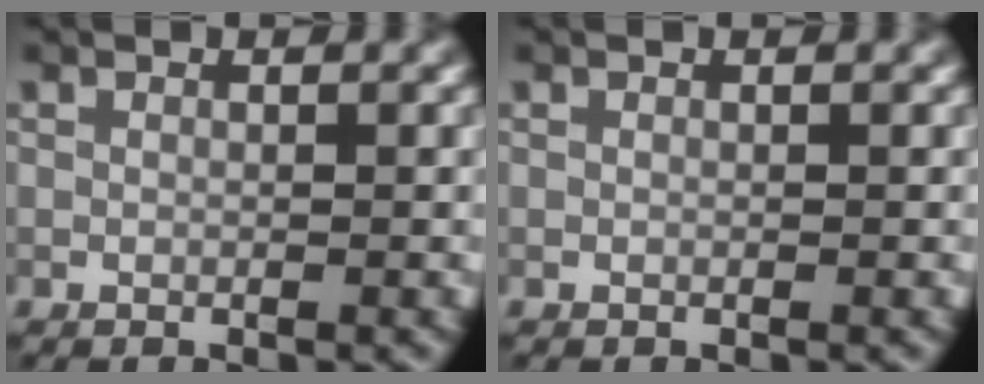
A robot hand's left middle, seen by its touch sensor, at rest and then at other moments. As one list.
[{"total": 0.0}]